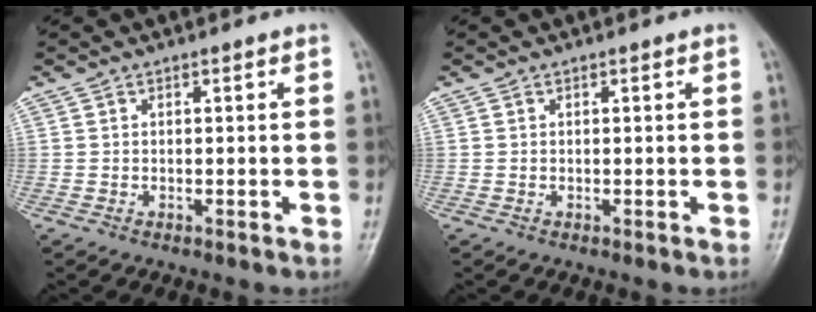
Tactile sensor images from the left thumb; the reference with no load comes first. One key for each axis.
{"total": 0.0}